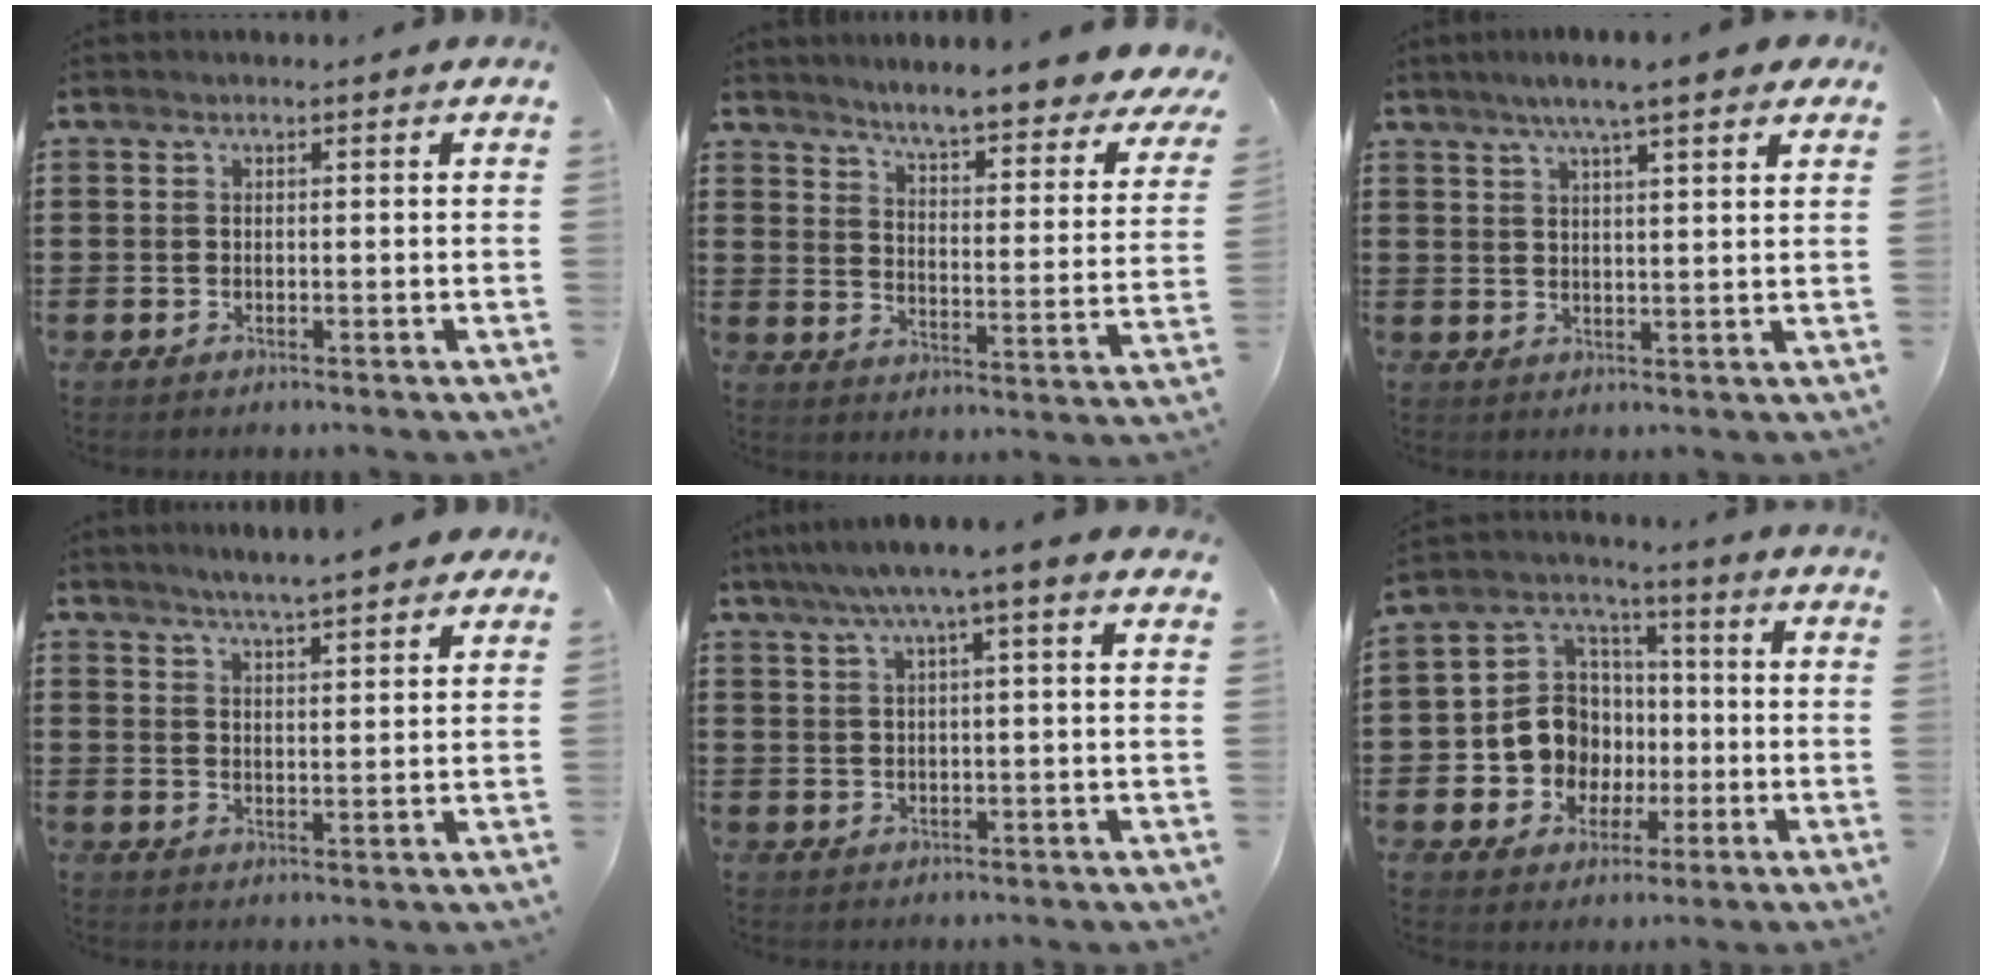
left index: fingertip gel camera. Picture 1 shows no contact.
{"total": 5.3, "force": [4.9, -0.7, 1.8], "torque": [-0.051, -0.049, 0.076]}
{"total": 5.8, "force": [4.4, 0.4, 3.7], "torque": [-0.076, -0.005, 0.076]}
{"total": 3.9, "force": [3.8, -0.3, 1.1], "torque": [-0.034, -0.011, 0.066]}
{"total": 4.2, "force": [2.5, -0.2, 3.4], "torque": [-0.074, 0.000, 0.040]}
{"total": 10.0, "force": [-1.0, 9.5, 3.1], "torque": [-0.100, 0.004, -0.014]}